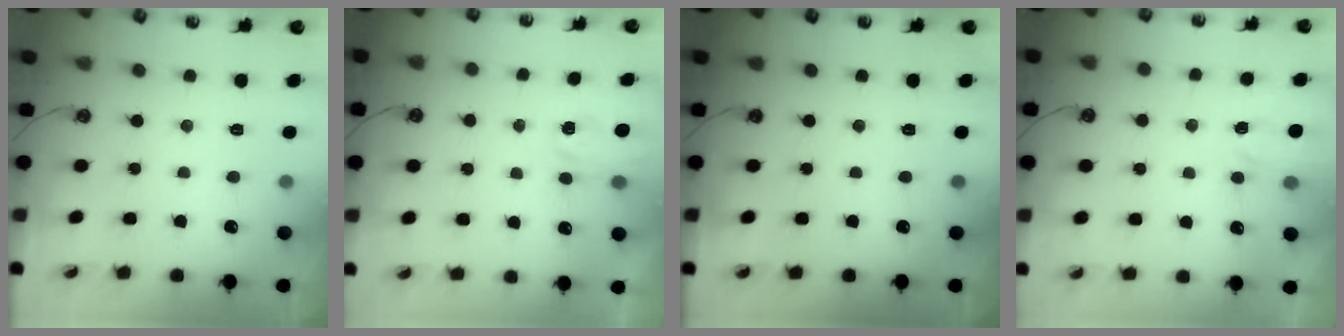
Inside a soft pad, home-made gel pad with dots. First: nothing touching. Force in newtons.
{"total": 2.5, "press": 2.4, "slide": 0.4}
{"total": 0.0}
{"total": 3.4, "press": 3.4, "slide": 0.6}